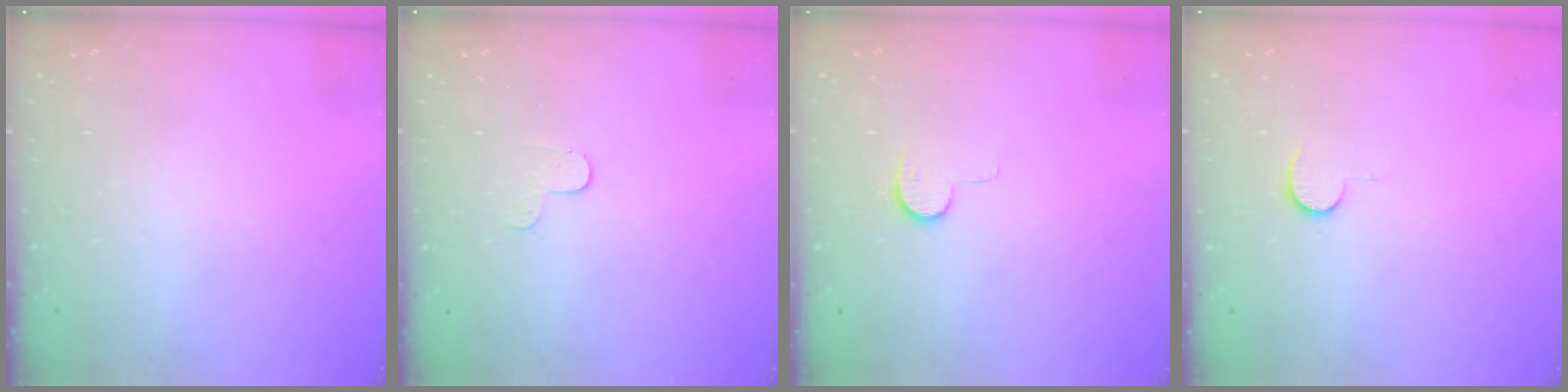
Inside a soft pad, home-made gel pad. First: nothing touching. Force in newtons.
{"total": 3.0, "press": 3.0, "slide": 0.3}
{"total": 6.2, "press": 6.2, "slide": 0.6}
{"total": 4.0, "press": 4.0, "slide": 0.4}